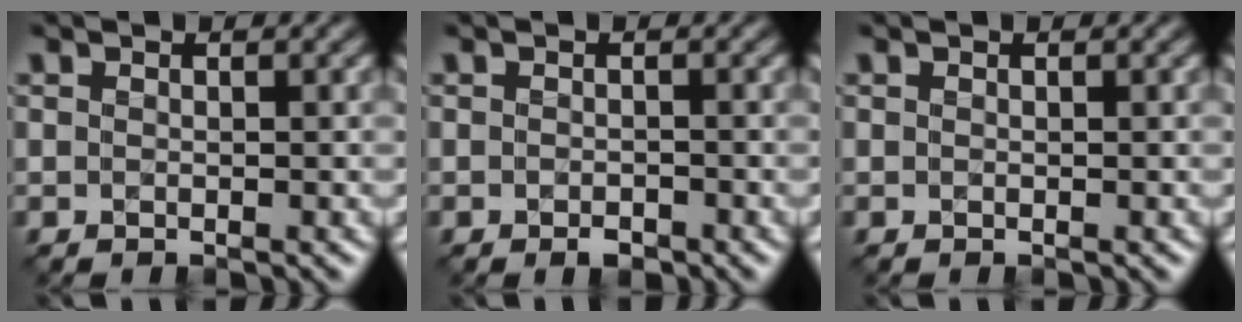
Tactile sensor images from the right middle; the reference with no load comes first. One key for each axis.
{"total": 1.1, "fx": -0.7, "fy": 0.5, "fz": 0.7, "tx": -0.011, "ty": -0.002, "tz": -0.011}
{"total": 0.0}